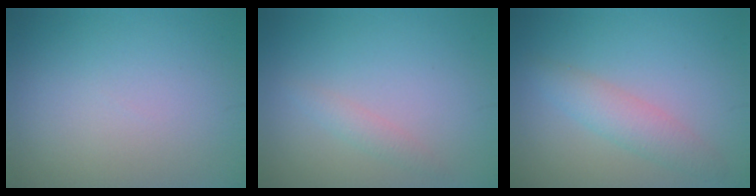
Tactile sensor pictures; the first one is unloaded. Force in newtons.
{"total": 1.2, "press": 1.2, "slide": 0.0}
{"total": 2.8, "press": 2.8, "slide": 0.0}